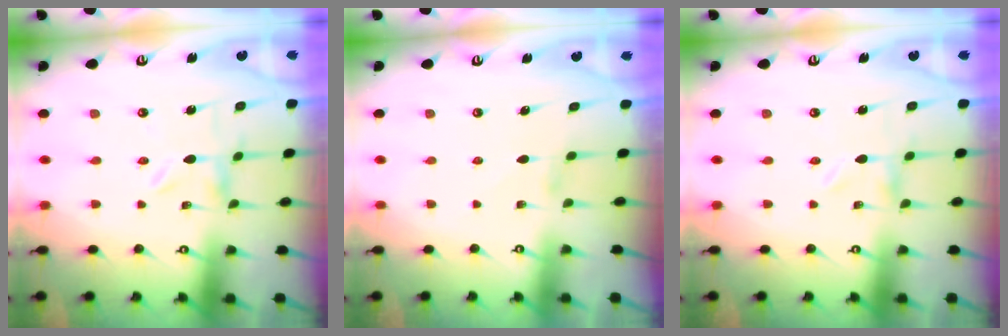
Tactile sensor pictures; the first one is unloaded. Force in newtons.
{"total": 0.7, "press": 0.6, "slide": 0.3}
{"total": 0.0}